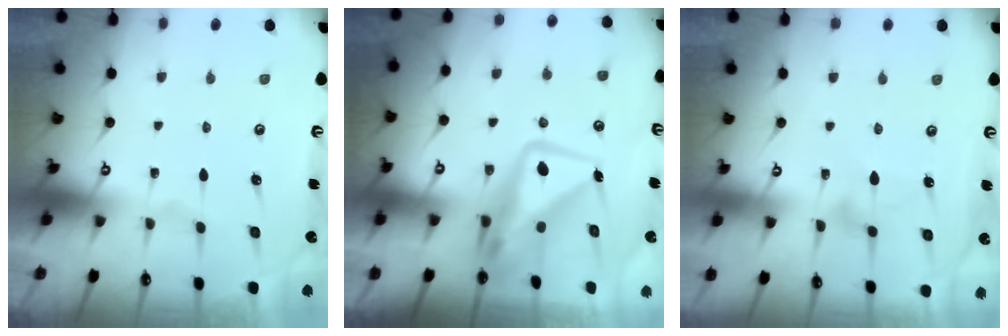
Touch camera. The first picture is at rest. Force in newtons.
{"total": 11.8, "press": 11.7, "slide": 0.9}
{"total": 7.6, "press": 7.5, "slide": 0.5}